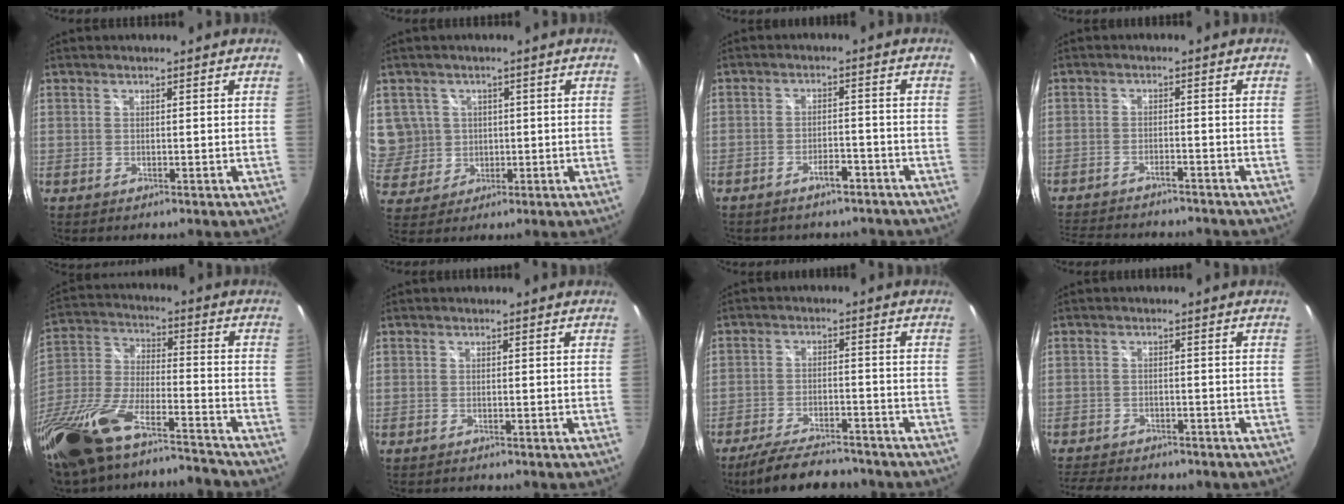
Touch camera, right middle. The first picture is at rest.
{"total": 8.2, "force": [1.5, 7.9, 1.8], "torque": [-0.052, 0.010, 0.045]}
{"total": 5.1, "force": [-4.2, 2.3, 1.8], "torque": [-0.038, 0.012, -0.052]}
{"total": 12.9, "force": [-11.4, 3.3, 5.0], "torque": [-0.116, -0.011, -0.169]}
{"total": 24.4, "force": [-19.1, 5.0, 14.3], "torque": [-0.301, -0.051, -0.346]}
{"total": 0.7, "force": [-0.7, 0.0, 0.1], "torque": [-0.002, -0.004, -0.014]}
{"total": 13.2, "force": [-11.3, 3.6, 5.8], "torque": [-0.129, -0.013, -0.177]}
{"total": 9.4, "force": [-8.0, 3.6, 3.3], "torque": [-0.087, -0.012, -0.122]}